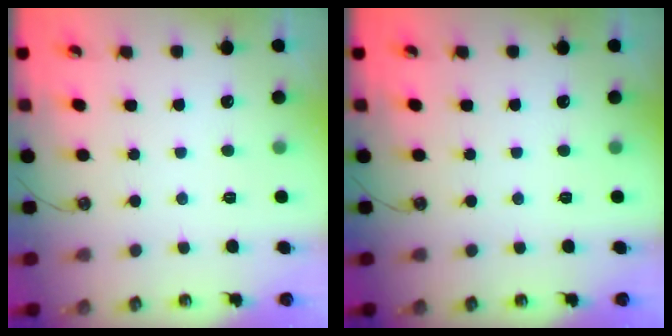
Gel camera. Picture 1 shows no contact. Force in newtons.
{"total": 0.0}